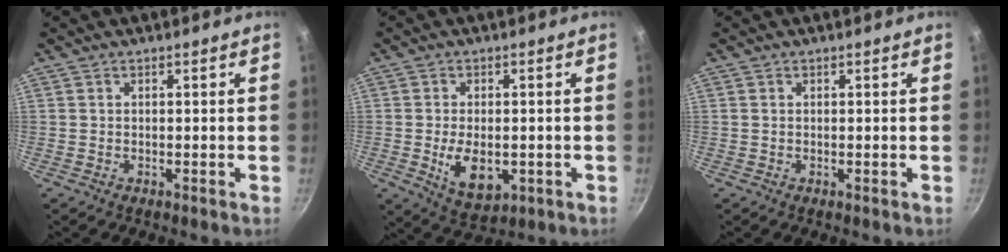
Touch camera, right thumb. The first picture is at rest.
{"total": 8.0, "force": [-1.5, 4.6, 6.3], "torque": [-0.095, -0.008, -0.012]}
{"total": 0.0}